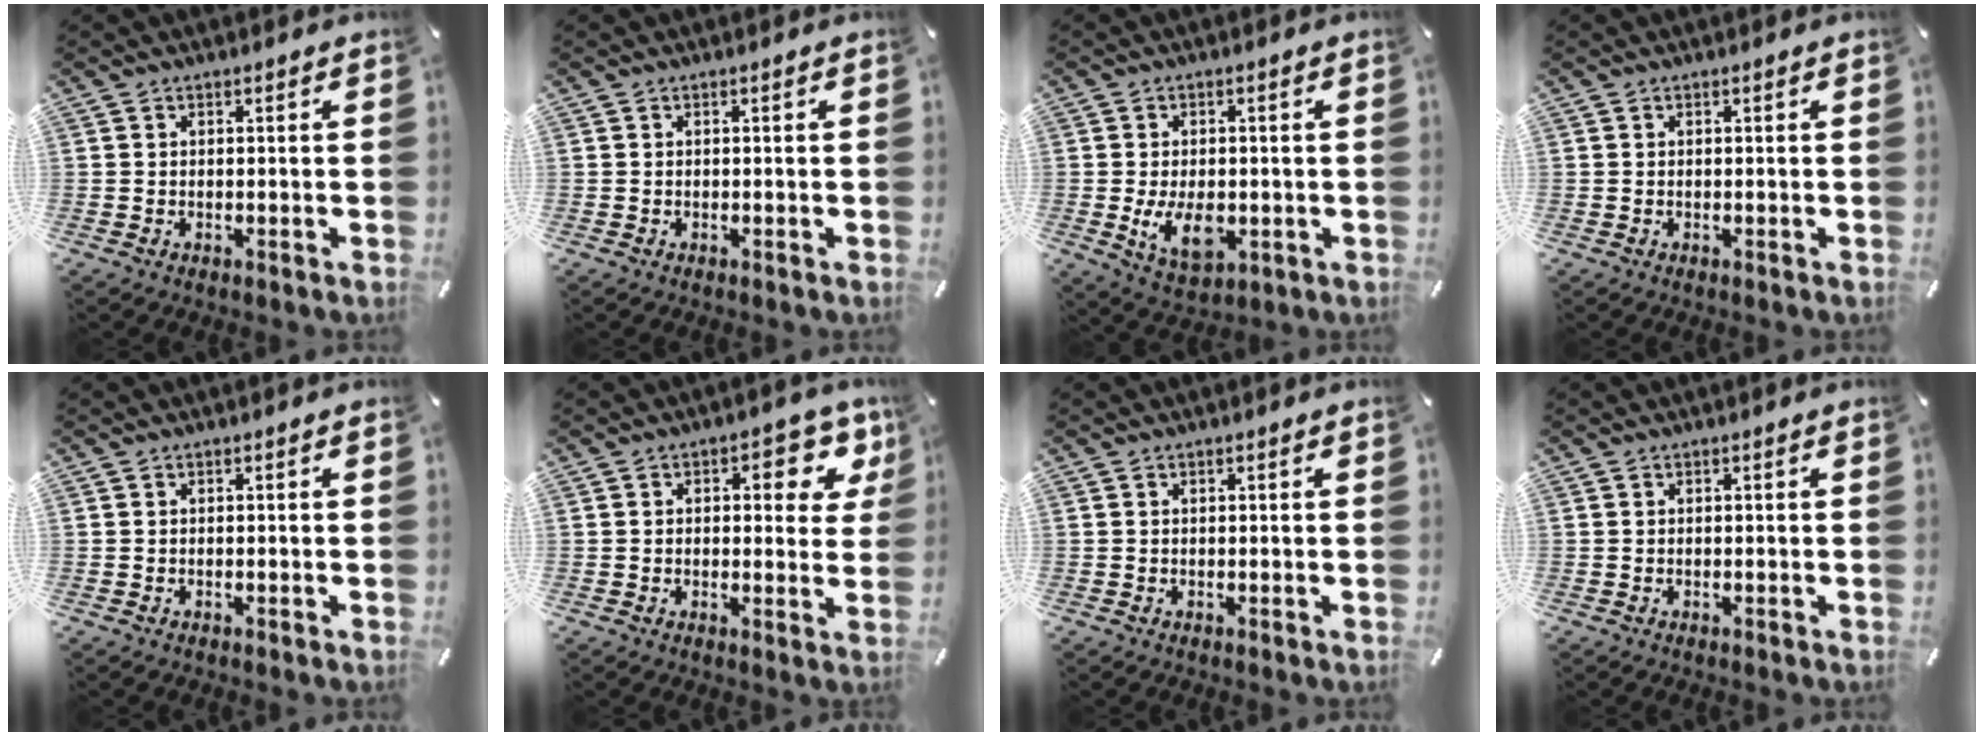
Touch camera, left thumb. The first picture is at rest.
{"total": 0.0}
{"total": 8.8, "force": [-1.3, 5.4, 6.8], "torque": [-0.127, -0.012, -0.025]}
{"total": 0.0}
{"total": 0.0}
{"total": 7.9, "force": [3.2, 4.1, 5.9], "torque": [-0.066, -0.015, 0.046]}
{"total": 0.0}
{"total": 0.0}